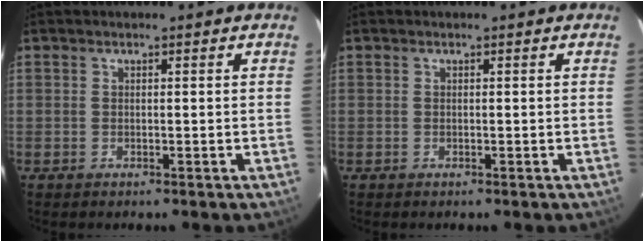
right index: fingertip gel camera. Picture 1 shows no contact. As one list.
[{"total": 0.0}]